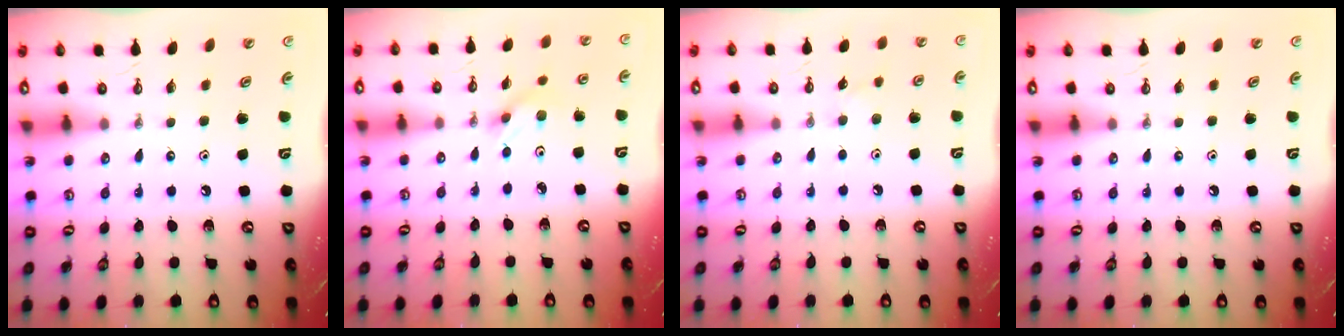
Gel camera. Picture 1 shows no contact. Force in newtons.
{"total": 2.2, "press": 2.1, "slide": 0.6}
{"total": 6.1, "press": 5.8, "slide": 2.1}
{"total": 0.0}